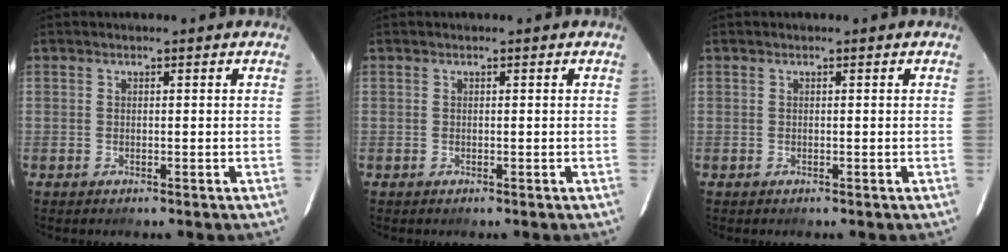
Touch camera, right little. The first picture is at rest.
{"total": 0.0}
{"total": 0.0}